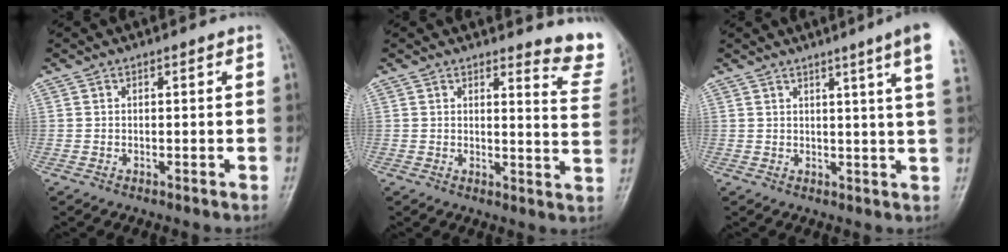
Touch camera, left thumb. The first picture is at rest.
{"total": 8.7, "force": [8.4, 1.5, 1.5], "torque": [0.013, -0.099, 0.071]}
{"total": 8.2, "force": [5.0, -1.0, 6.5], "torque": [-0.082, -0.019, 0.050]}